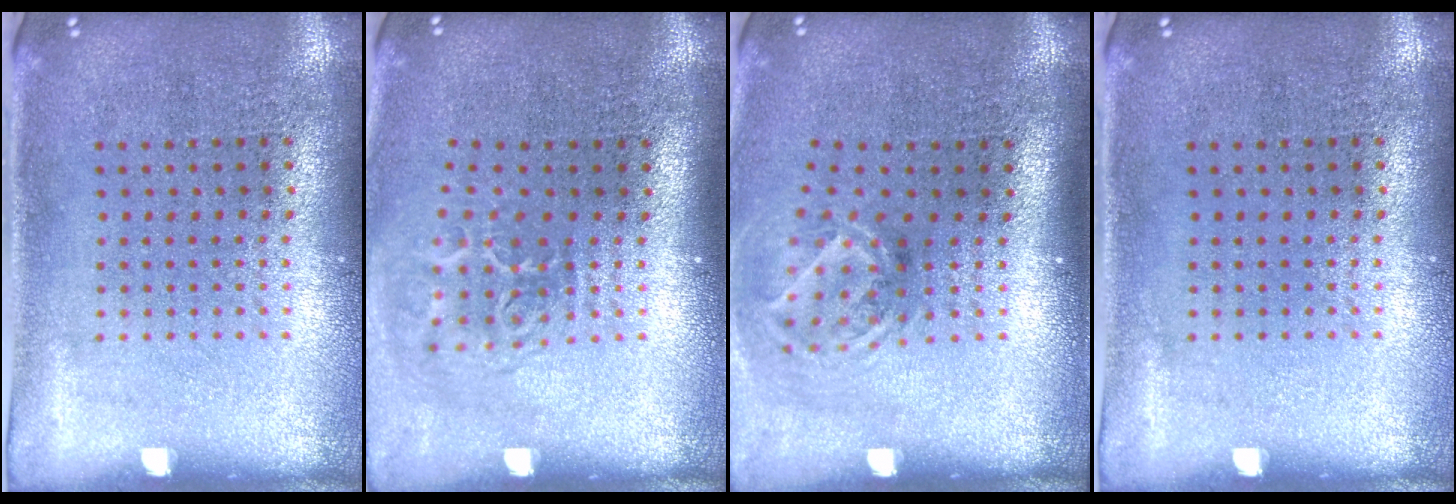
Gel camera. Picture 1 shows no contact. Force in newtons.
{"total": 1.9, "press": 1.2, "slide": 1.5}
{"total": 1.9, "press": 1.3, "slide": 1.5}
{"total": 0.0}